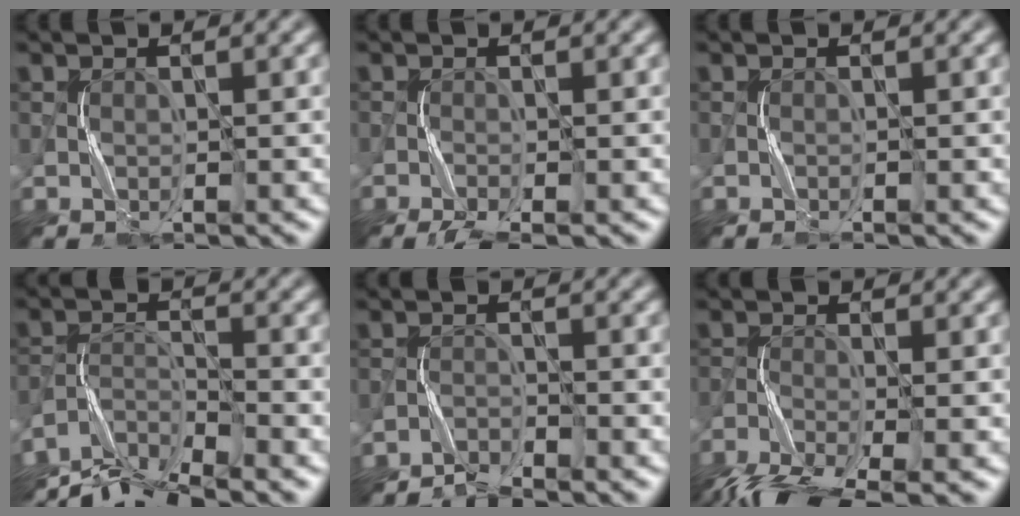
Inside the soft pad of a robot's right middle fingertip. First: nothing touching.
{"total": 1.8, "force": [-1.4, 0.0, 1.1], "torque": [-0.024, 0.003, -0.033]}
{"total": 0.0}
{"total": 5.1, "force": [-5.0, 0.4, 1.3], "torque": [-0.020, 0.003, -0.102]}
{"total": 1.9, "force": [-1.9, -0.4, -0.3], "torque": [0.004, 0.008, -0.044]}
{"total": 7.3, "force": [-5.8, 1.8, 4.0], "torque": [-0.083, -0.020, -0.118]}